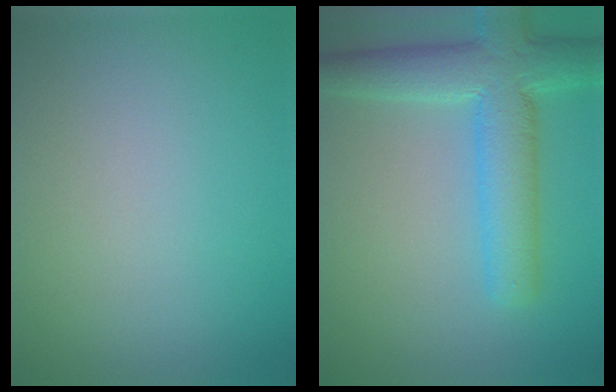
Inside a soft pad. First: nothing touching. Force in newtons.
{"total": 6.9, "press": 6.9, "slide": 0.2}